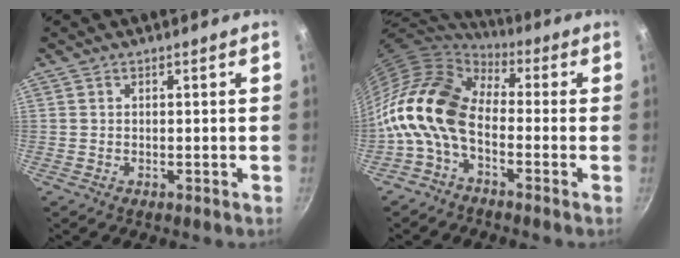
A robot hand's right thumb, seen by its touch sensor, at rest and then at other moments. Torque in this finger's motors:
{"motor_torque": [1.37, 3.12, 1.42, -1.39, 0.32]}